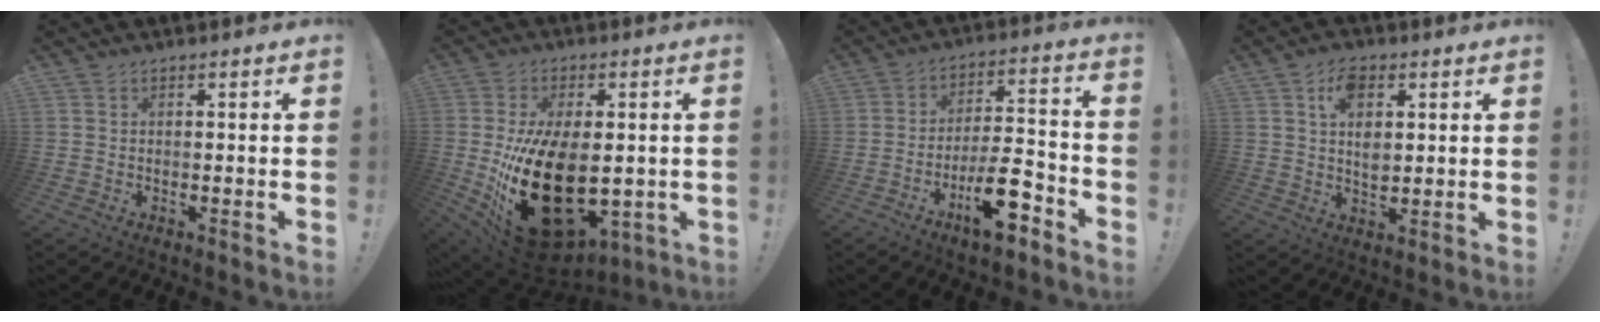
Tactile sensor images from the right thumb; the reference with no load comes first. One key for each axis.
{"total": 27.4, "fx": -3.8, "fy": 15.7, "fz": 22.1, "tx": -0.397, "ty": 0.001, "tz": -0.037}
{"total": 14.7, "fx": -8.2, "fy": 4.7, "fz": 11.3, "tx": -0.171, "ty": 0.056, "tz": -0.129}
{"total": 8.1, "fx": 2.7, "fy": 4.7, "fz": 6.0, "tx": -0.088, "ty": -0.003, "tz": 0.049}